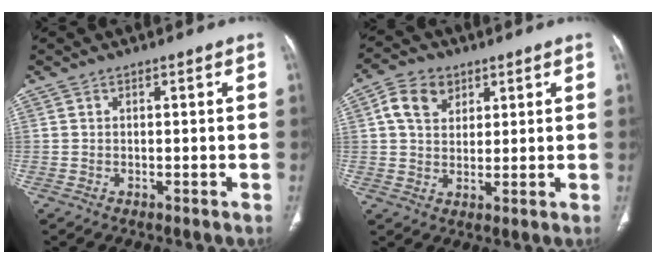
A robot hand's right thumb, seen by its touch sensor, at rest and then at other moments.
{"total": 7.3, "force": [3.0, 5.4, 3.9], "torque": [-0.053, -0.002, 0.052]}